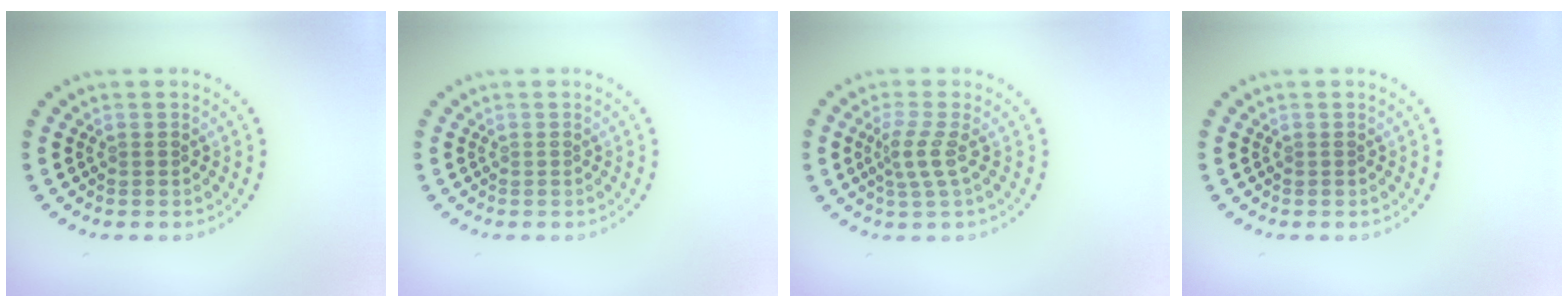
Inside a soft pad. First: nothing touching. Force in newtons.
{"total": 0.0}
{"total": 2.3, "press": 1.7, "slide": 1.6}
{"total": 0.0}